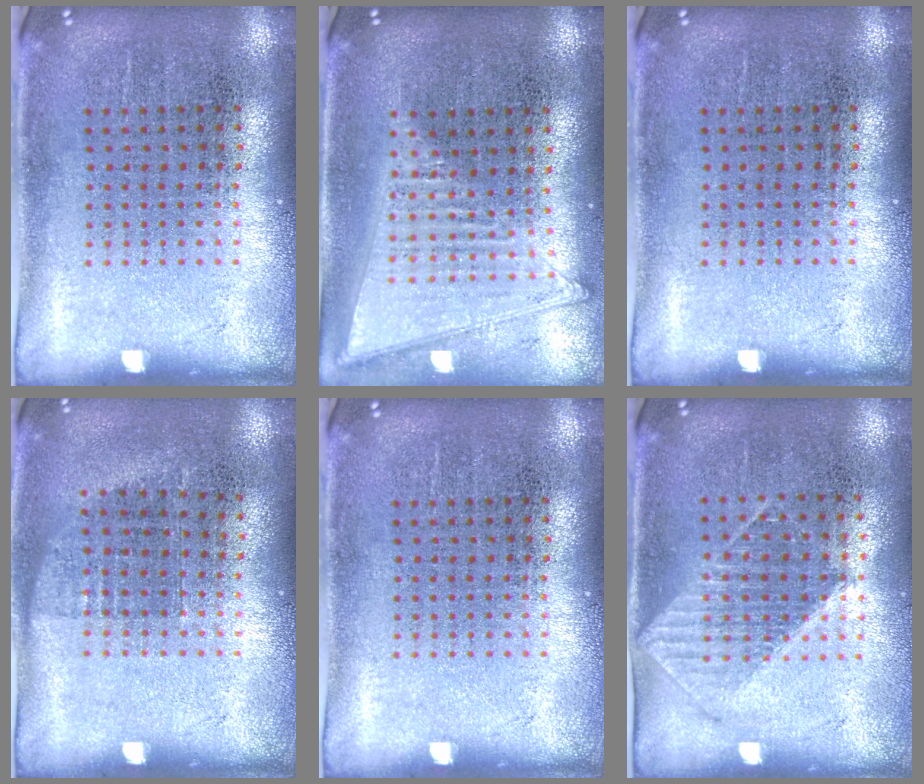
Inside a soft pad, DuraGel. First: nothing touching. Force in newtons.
{"total": 1.4, "press": 1.3, "slide": 0.5}
{"total": 0.0}
{"total": 0.7, "press": 0.7, "slide": 0.3}
{"total": 0.0}
{"total": 1.1, "press": 1.0, "slide": 0.4}